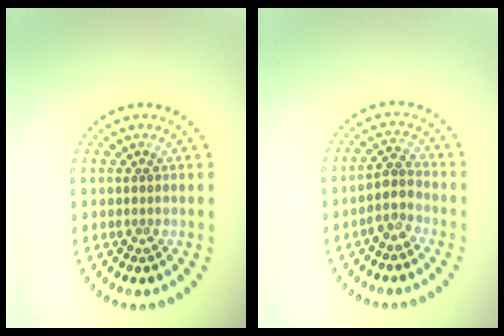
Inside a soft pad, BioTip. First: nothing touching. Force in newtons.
{"total": 2.3, "press": 2.0, "slide": 1.2}